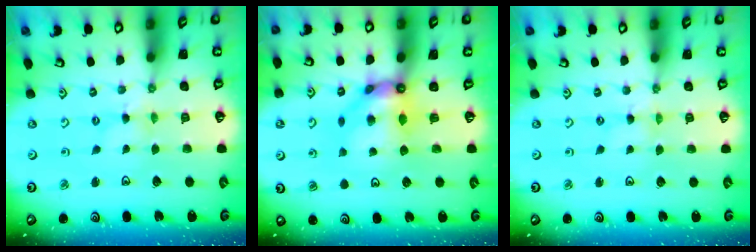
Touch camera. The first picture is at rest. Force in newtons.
{"total": 10.2, "press": 10.2, "slide": 1.2}
{"total": 0.0}